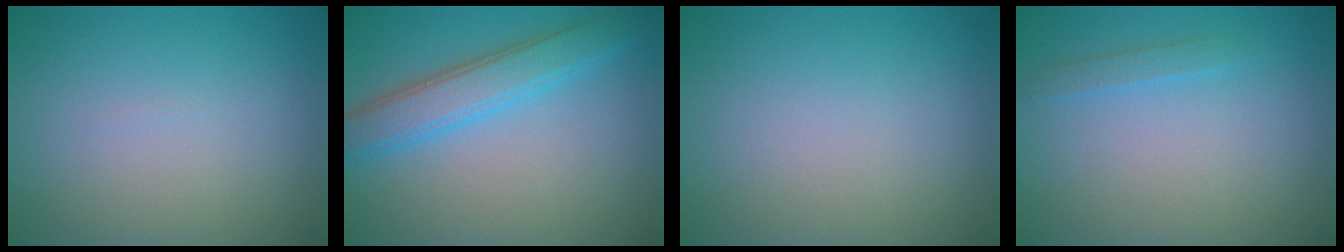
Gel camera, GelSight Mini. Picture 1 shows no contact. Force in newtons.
{"total": 4.2, "press": 4.2, "slide": 0.2}
{"total": 0.0}
{"total": 1.0, "press": 1.0, "slide": 0.1}